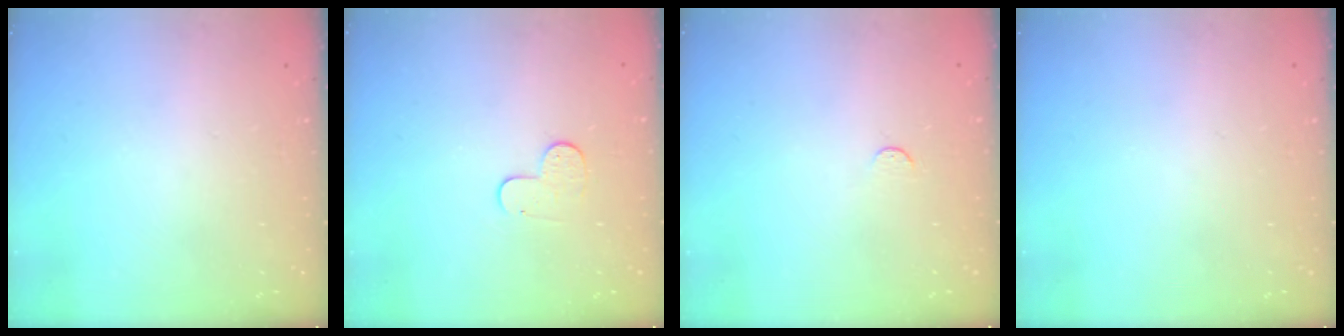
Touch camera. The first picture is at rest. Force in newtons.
{"total": 6.9, "press": 6.9, "slide": 0.5}
{"total": 3.7, "press": 3.7, "slide": 0.4}
{"total": 0.0}